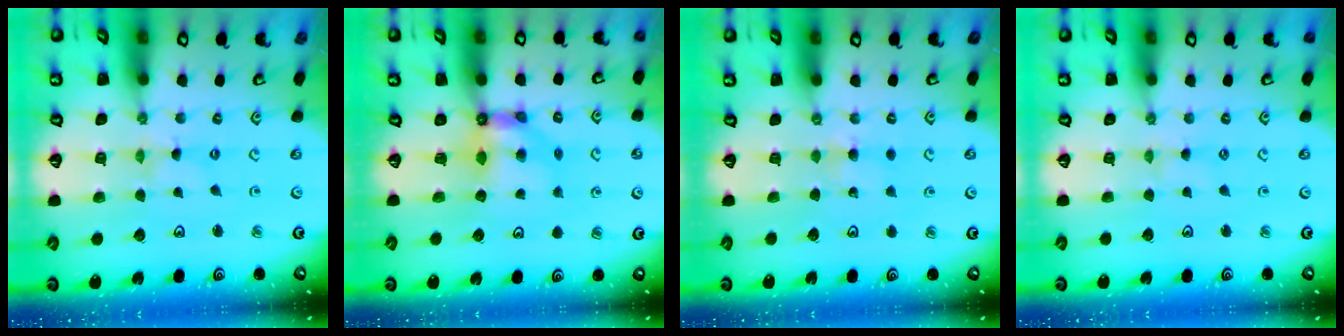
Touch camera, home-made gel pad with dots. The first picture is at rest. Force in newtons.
{"total": 6.6, "press": 6.6, "slide": 0.5}
{"total": 4.2, "press": 4.1, "slide": 0.7}
{"total": 2.3, "press": 2.3, "slide": 0.5}